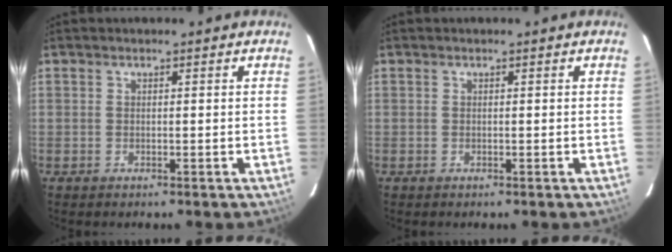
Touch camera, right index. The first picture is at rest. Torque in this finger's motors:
{"motor_torque": [0.00, 0.00, 0.00, 0.01]}